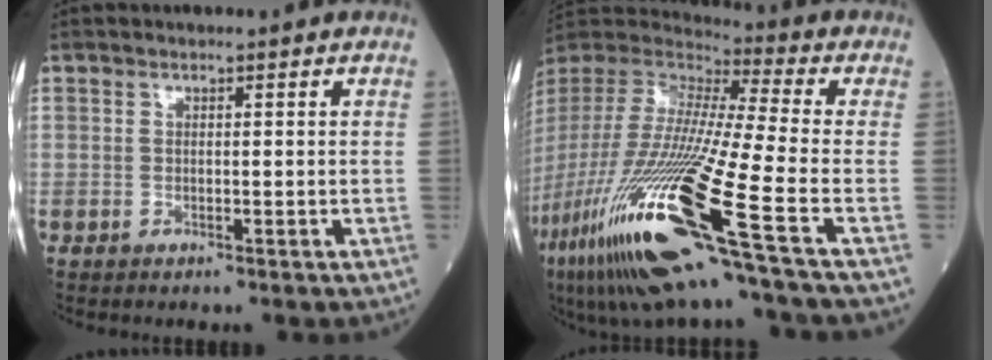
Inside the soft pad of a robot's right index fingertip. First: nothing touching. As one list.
[{"total": 31.1, "force": [-15.5, 1.5, 26.9], "torque": [-0.598, -0.081, -0.300]}]